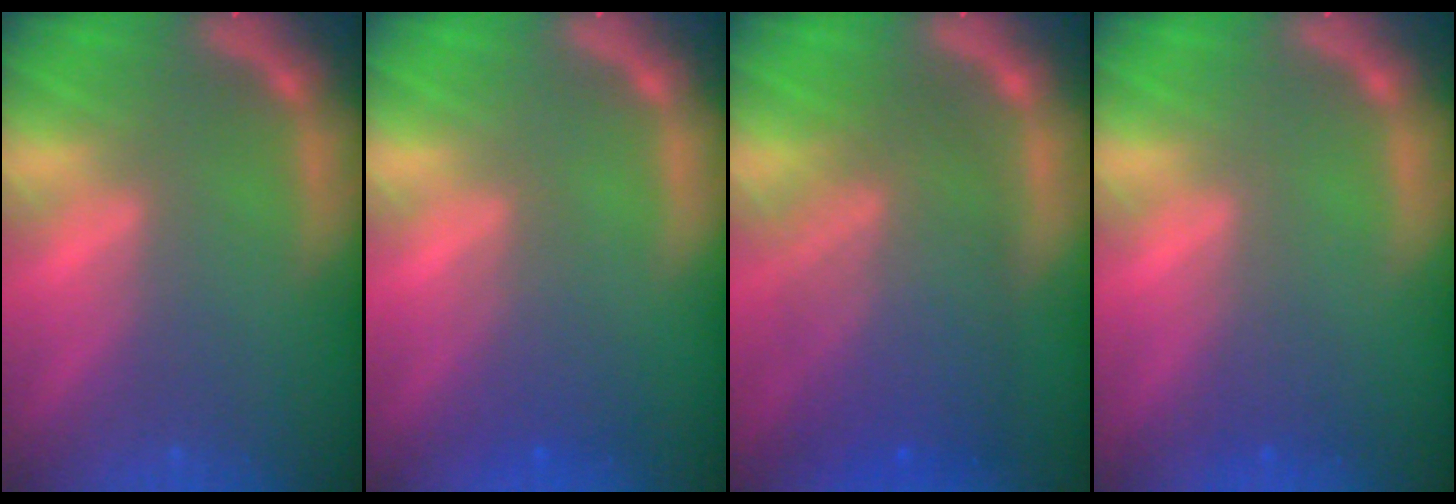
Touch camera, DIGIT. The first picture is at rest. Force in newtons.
{"total": 2.4}
{"total": 8.5}
{"total": 1.5}